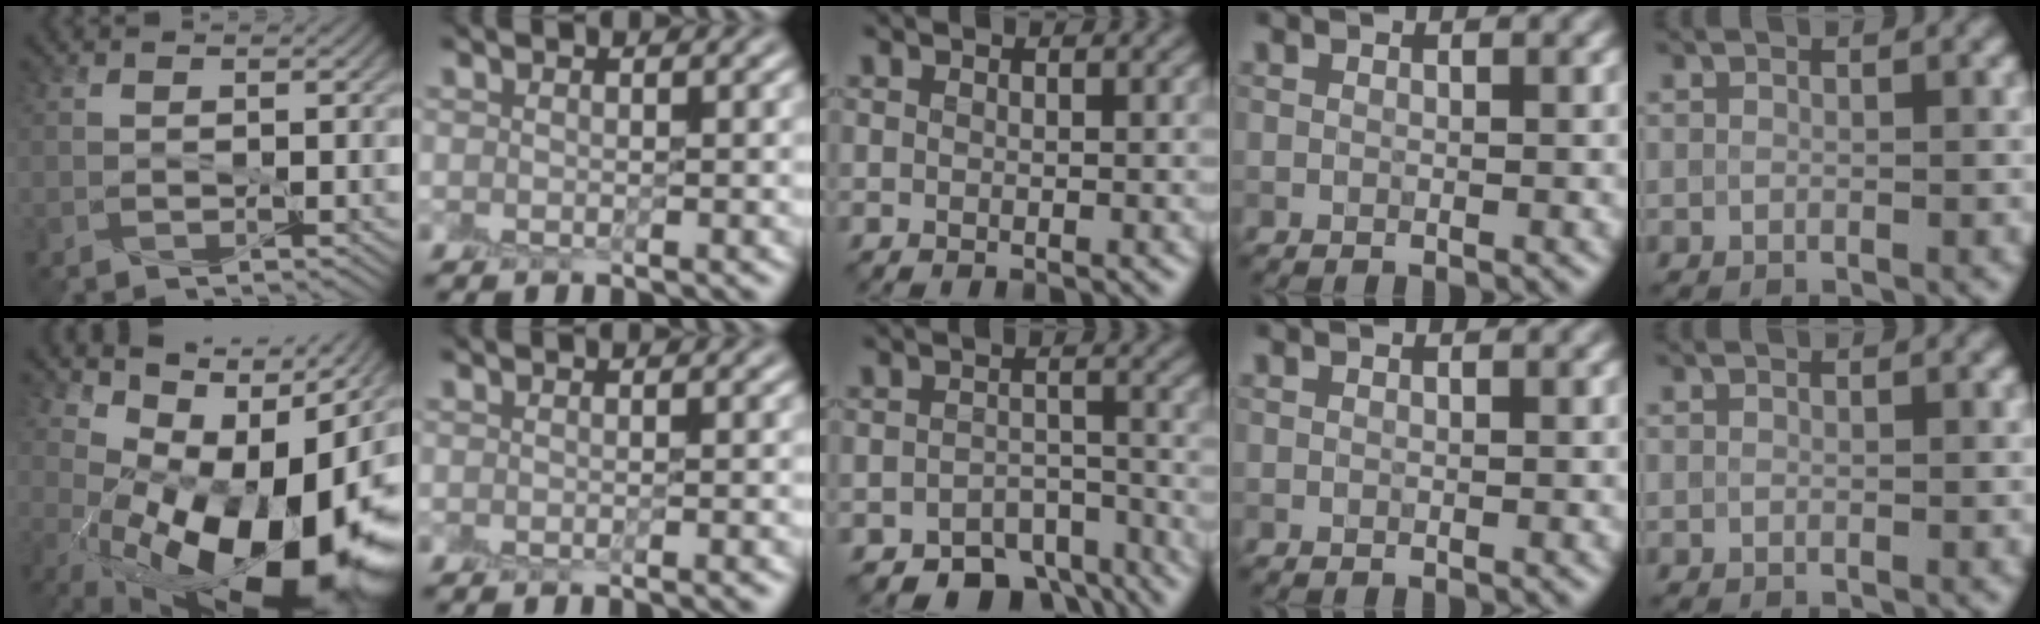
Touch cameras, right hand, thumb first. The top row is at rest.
{"thumb": {"total": 17.4, "force": [0.7, 8.6, 15.1], "torque": [-0.224, -0.020, 0.029]}, "index": {"total": 1.3, "force": [-0.9, 0.1, 0.8], "torque": [-0.007, -0.002, -0.008]}, "middle": {"total": 5.6, "force": [-4.5, 2.7, 2.0], "torque": [-0.017, -0.008, -0.069]}}